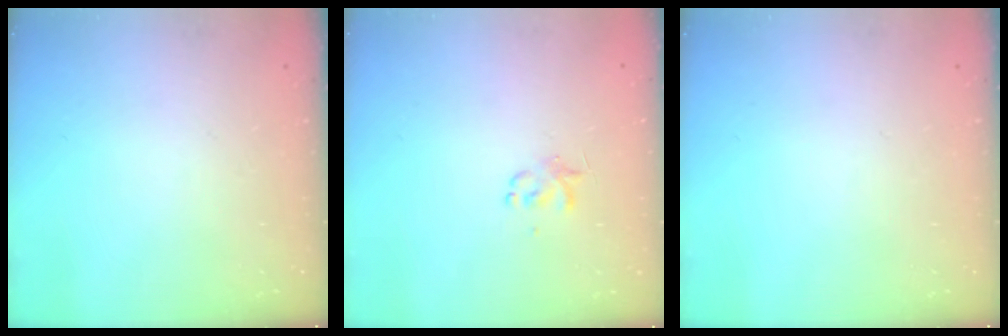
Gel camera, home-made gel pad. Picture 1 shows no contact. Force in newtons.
{"total": 2.6, "press": 2.6, "slide": 0.5}
{"total": 0.0}